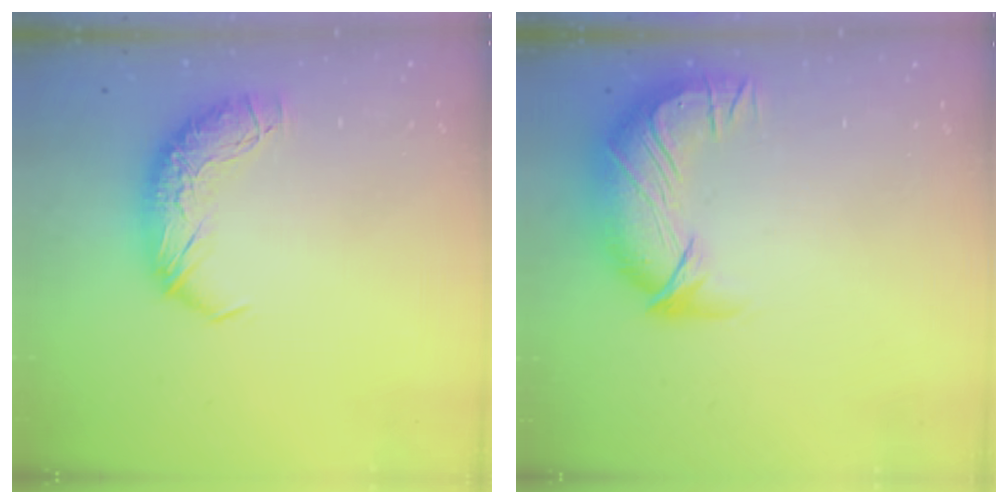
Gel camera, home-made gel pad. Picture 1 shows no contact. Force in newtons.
{"total": 3.7, "press": 2.1, "slide": 3.0}